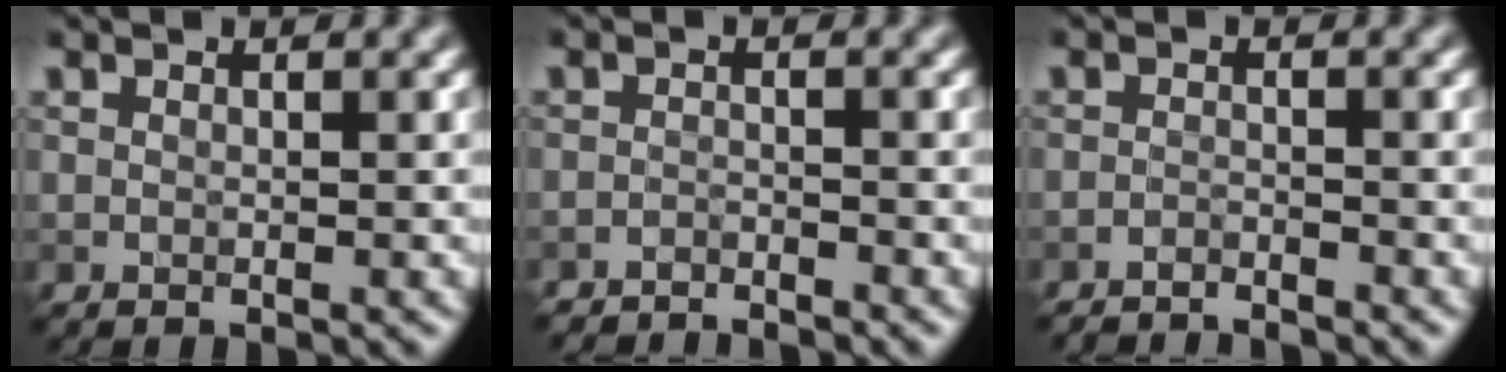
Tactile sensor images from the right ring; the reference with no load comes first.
{"total": 2.6, "force": [-2.6, 0.3, 0.3], "torque": [-0.002, -0.008, -0.046]}
{"total": 2.1, "force": [-2.1, 0.2, 0.4], "torque": [-0.001, -0.004, -0.038]}